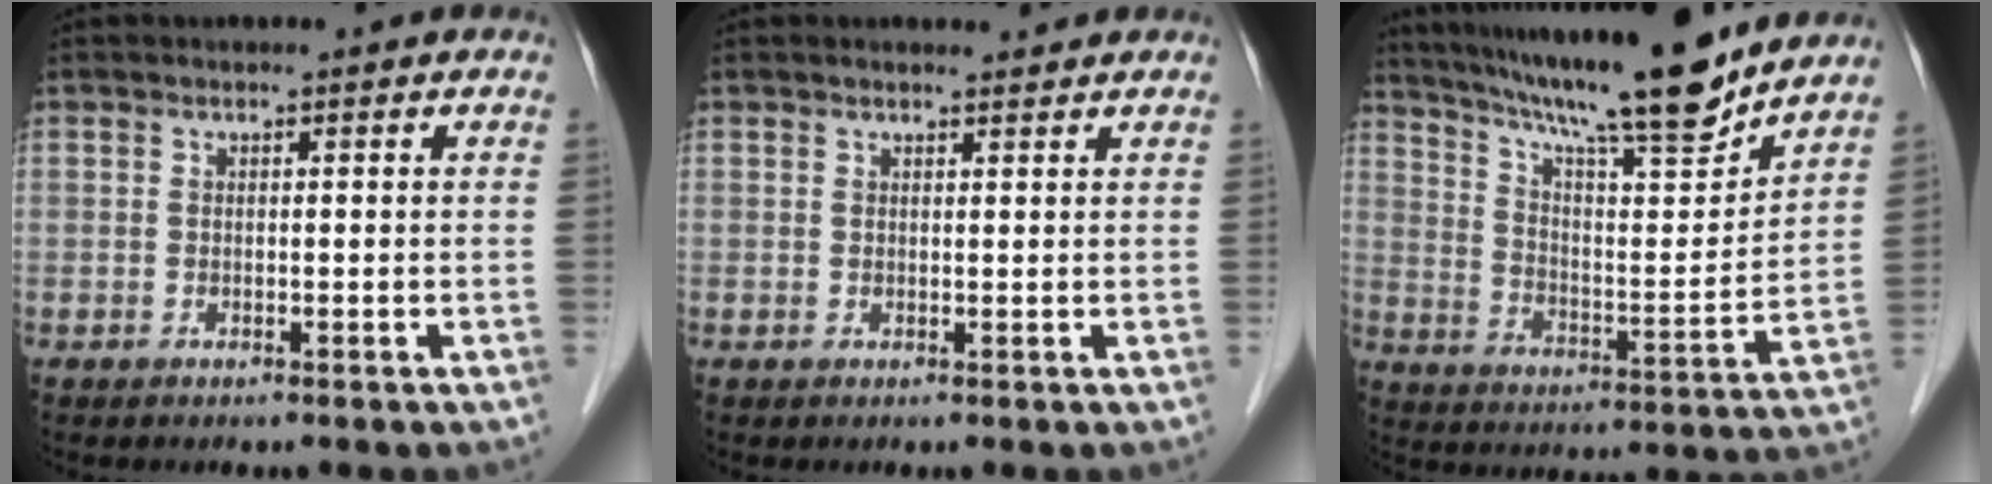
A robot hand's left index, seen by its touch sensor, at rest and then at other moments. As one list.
[{"total": 2.0, "force": [1.9, 0.3, 0.4], "torque": [-0.013, 0.005, 0.028]}, {"total": 19.7, "force": [16.7, 0.8, 10.5], "torque": [-0.174, 0.004, 0.266]}]